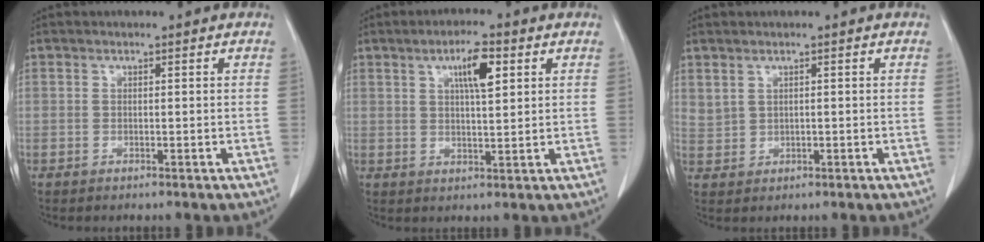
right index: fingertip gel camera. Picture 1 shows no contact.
{"total": 5.9, "force": [2.4, 1.2, 5.2], "torque": [-0.091, 0.003, 0.040]}
{"total": 1.7, "force": [1.2, 0.9, 0.7], "torque": [-0.016, -0.001, 0.032]}